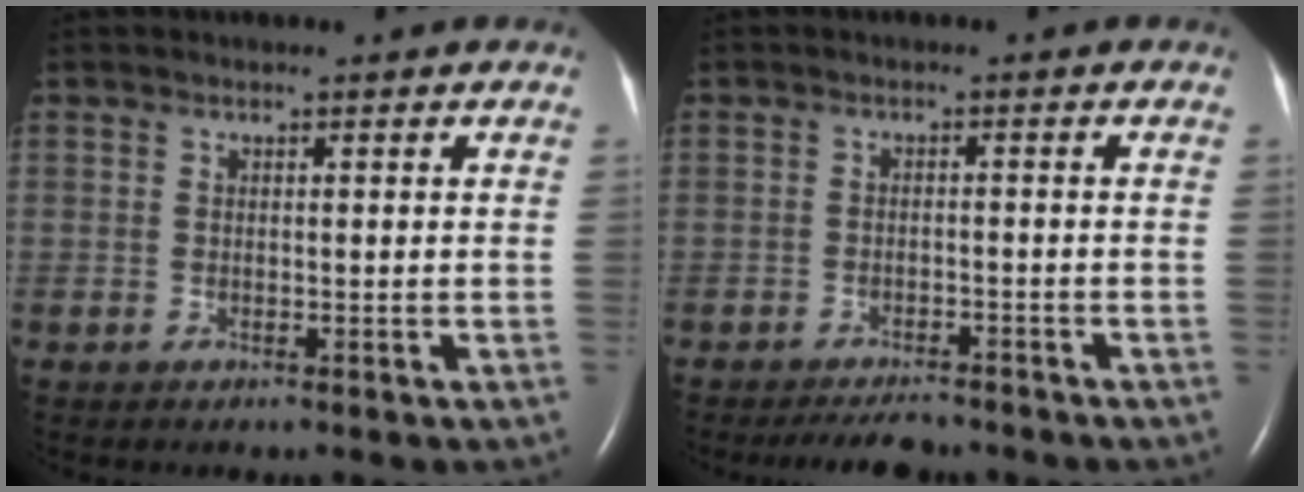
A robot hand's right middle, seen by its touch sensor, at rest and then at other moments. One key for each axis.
{"total": 5.0, "fx": -4.6, "fy": 1.4, "fz": 1.5, "tx": -0.024, "ty": -0.008, "tz": -0.070}